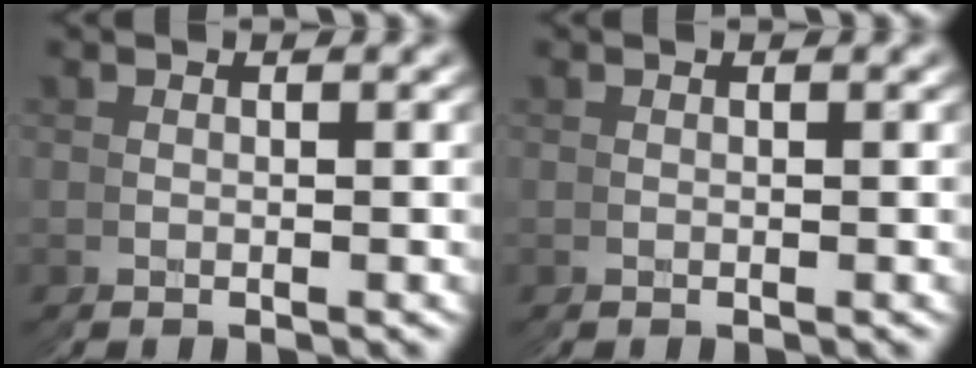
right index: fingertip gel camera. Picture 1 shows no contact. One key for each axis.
{"total": 0.0}